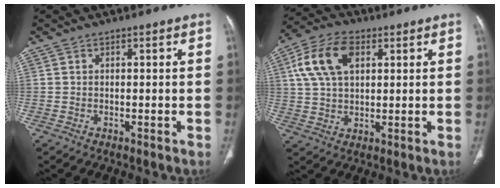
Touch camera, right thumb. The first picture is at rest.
{"total": 11.6, "force": [3.8, 6.9, 8.6], "torque": [-0.166, 0.010, 0.069]}